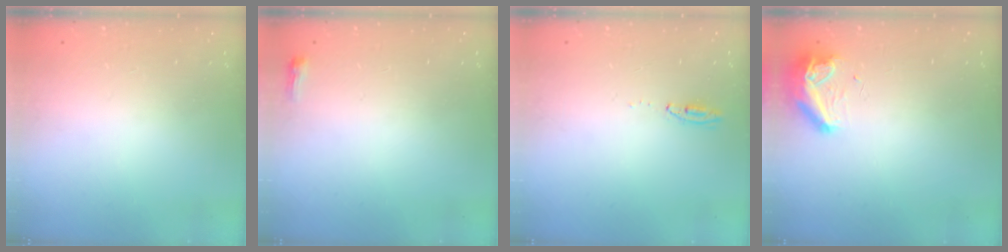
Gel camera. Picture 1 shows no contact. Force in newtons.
{"total": 2.6, "press": 2.5, "slide": 0.6}
{"total": 3.4, "press": 2.9, "slide": 1.7}
{"total": 8.3, "press": 8.3, "slide": 0.9}